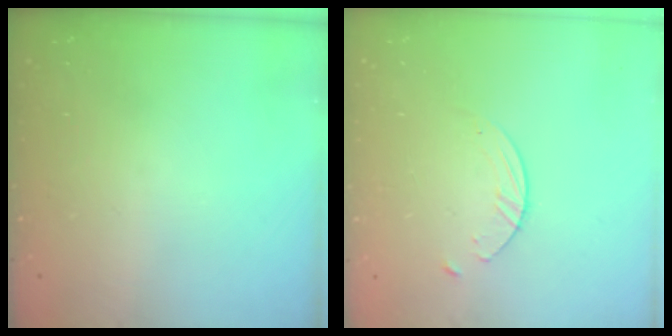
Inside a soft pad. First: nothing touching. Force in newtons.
{"total": 3.6, "press": 3.6, "slide": 0.4}